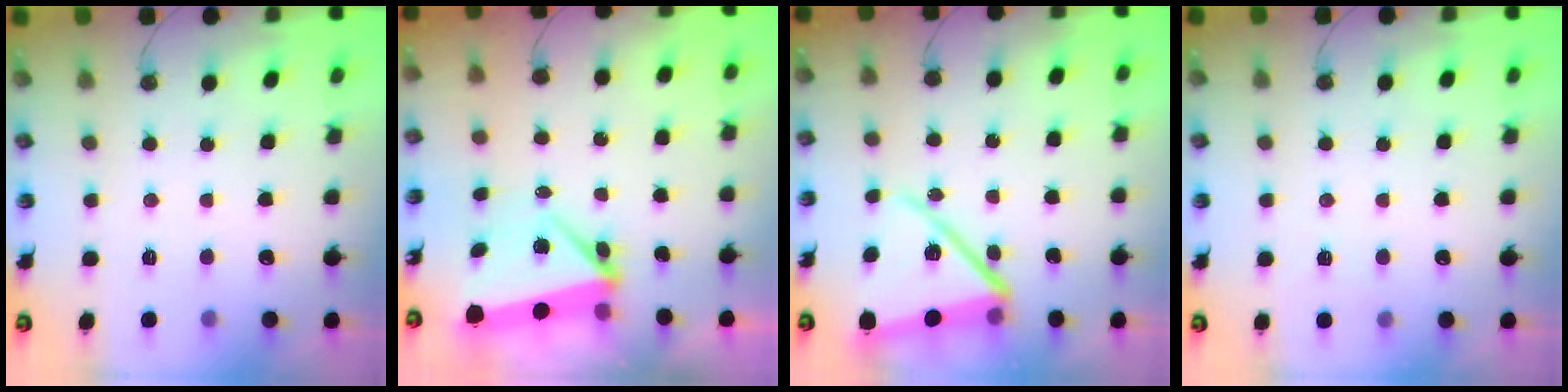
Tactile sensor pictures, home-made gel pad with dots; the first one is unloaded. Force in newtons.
{"total": 5.8, "press": 5.8, "slide": 0.3}
{"total": 15.0, "press": 14.7, "slide": 2.7}
{"total": 2.4, "press": 2.4, "slide": 0.4}